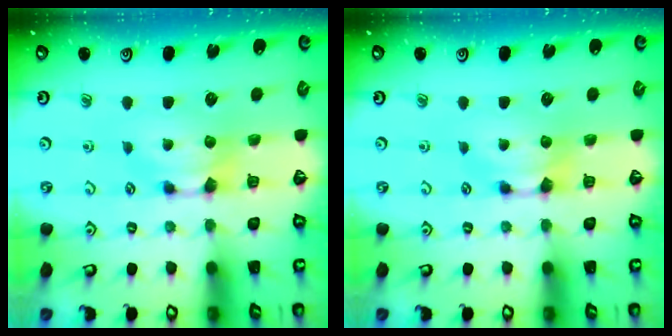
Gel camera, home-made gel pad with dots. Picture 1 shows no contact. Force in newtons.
{"total": 0.0}